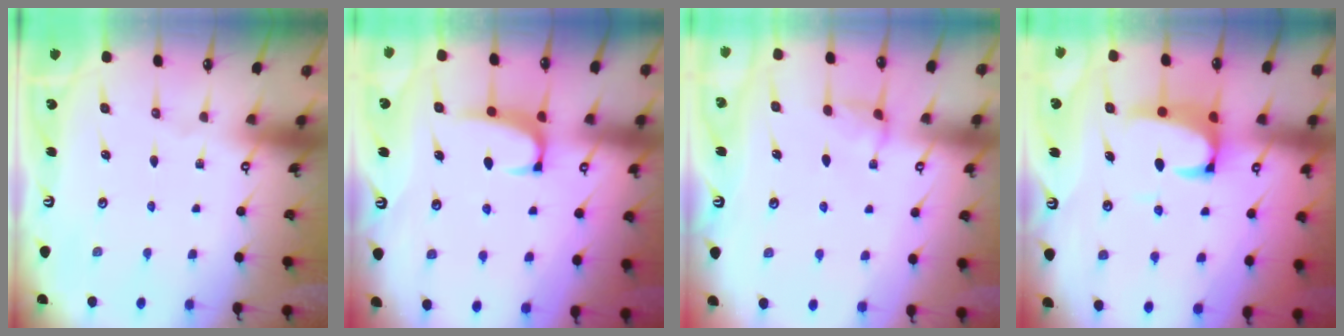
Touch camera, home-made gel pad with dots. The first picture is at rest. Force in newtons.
{"total": 1.2, "press": 0.9, "slide": 0.7}
{"total": 2.7, "press": 2.7, "slide": 0.4}
{"total": 3.6, "press": 3.4, "slide": 1.0}